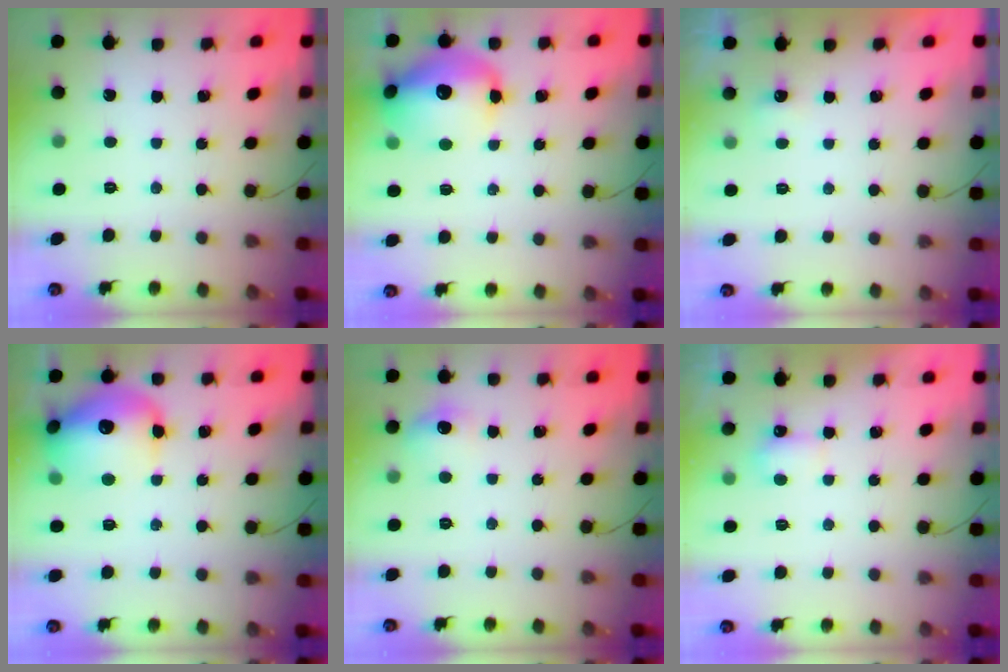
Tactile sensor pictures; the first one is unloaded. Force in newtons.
{"total": 16.1, "press": 15.8, "slide": 2.9}
{"total": 3.3, "press": 1.1, "slide": 3.1}
{"total": 17.6, "press": 17.4, "slide": 2.4}
{"total": 6.9, "press": 6.8, "slide": 1.3}
{"total": 2.8, "press": 2.7, "slide": 0.6}